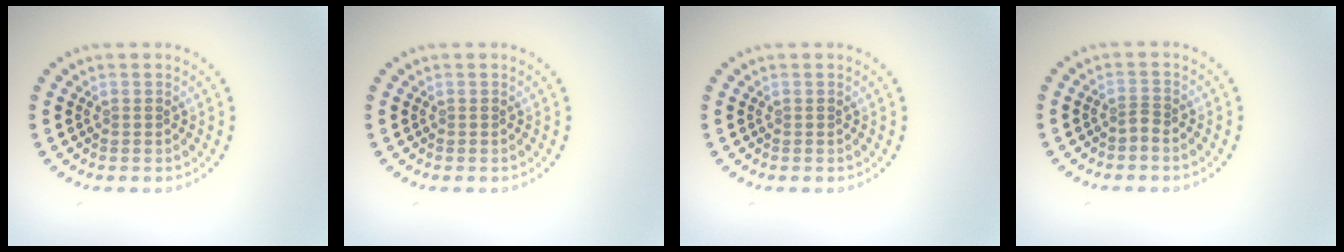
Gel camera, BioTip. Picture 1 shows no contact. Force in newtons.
{"total": 0.0}
{"total": 0.0}
{"total": 0.5, "press": 0.3, "slide": 0.4}